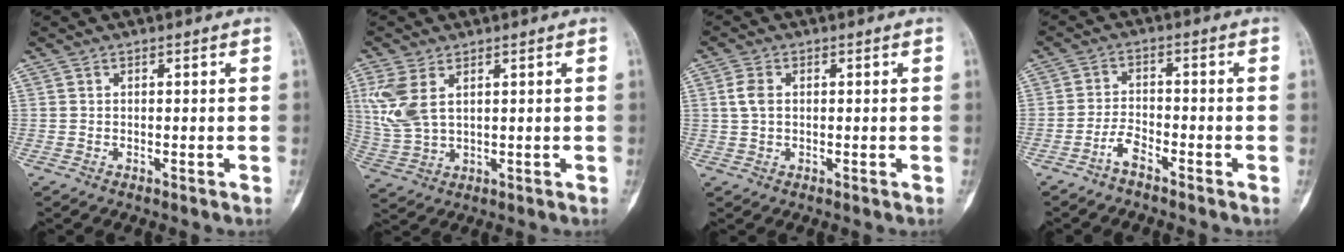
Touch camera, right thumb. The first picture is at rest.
{"total": 8.2, "force": [2.9, 4.3, 6.3], "torque": [-0.155, 0.000, 0.071]}
{"total": 3.5, "force": [0.6, 2.2, 2.6], "torque": [-0.056, 0.004, 0.010]}
{"total": 3.4, "force": [-2.6, 1.1, 1.8], "torque": [-0.038, 0.021, -0.054]}